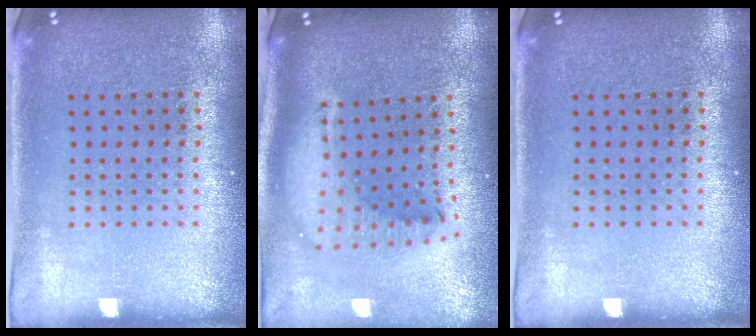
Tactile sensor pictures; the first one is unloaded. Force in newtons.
{"total": 2.2, "press": 1.7, "slide": 1.4}
{"total": 0.0}